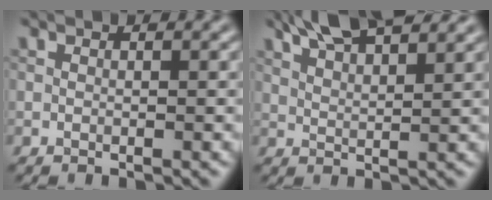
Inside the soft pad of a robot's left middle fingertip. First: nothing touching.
{"total": 6.6, "force": [5.0, 1.6, 4.0], "torque": [-0.063, 0.021, 0.070]}